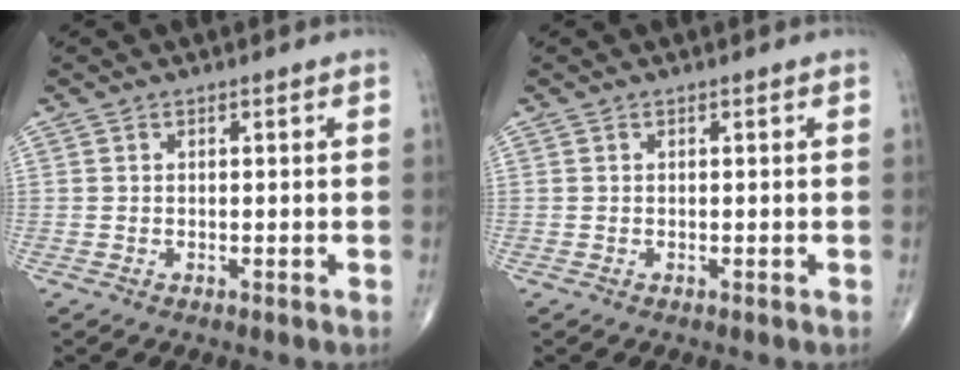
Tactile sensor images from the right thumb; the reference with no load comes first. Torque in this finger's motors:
{"motor_torque": [0.00, 0.00, 0.00, 0.00, 0.00]}